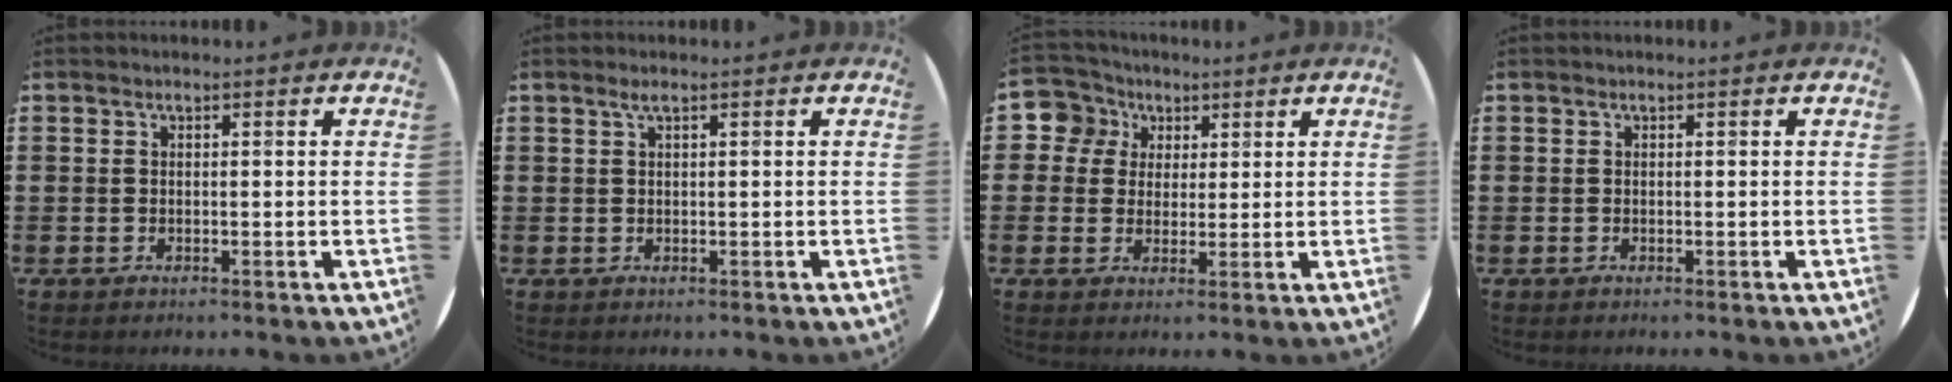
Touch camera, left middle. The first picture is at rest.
{"total": 0.8, "force": [0.4, 0.0, 0.7], "torque": [-0.012, 0.002, 0.006]}
{"total": 5.6, "force": [2.9, 4.7, 0.6], "torque": [-0.025, 0.010, 0.050]}
{"total": 0.0}